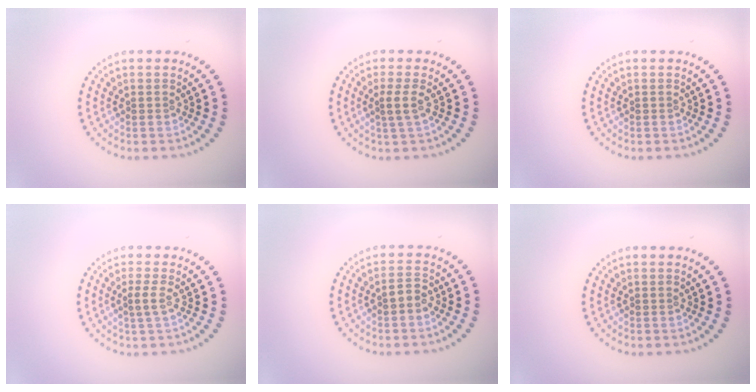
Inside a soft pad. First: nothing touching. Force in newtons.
{"total": 1.7, "press": 1.2, "slide": 1.2}
{"total": 0.0}
{"total": 1.1, "press": 0.8, "slide": 0.7}
{"total": 1.5, "press": 1.4, "slide": 0.3}
{"total": 0.0}